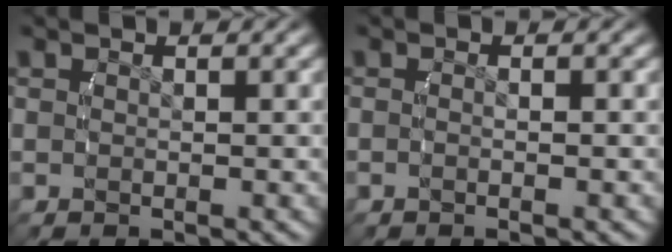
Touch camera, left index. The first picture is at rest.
{"total": 1.1, "force": [-0.6, 0.4, 0.8], "torque": [-0.019, 0.007, -0.015]}